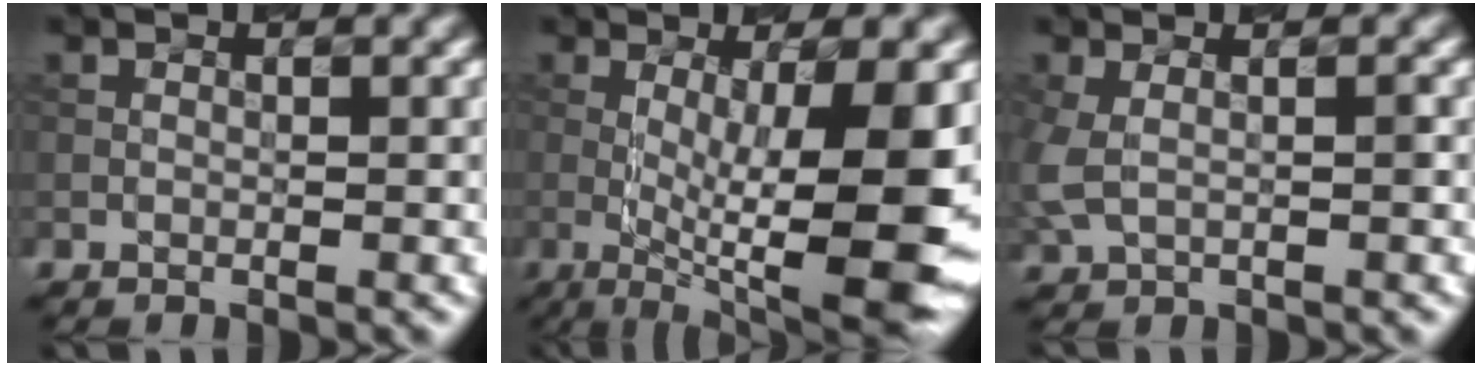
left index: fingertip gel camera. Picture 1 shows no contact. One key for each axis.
{"total": 12.7, "fx": -0.8, "fy": 3.0, "fz": 12.3, "tx": -0.166, "ty": -0.011, "tz": -0.007}
{"total": 2.0, "fx": 0.1, "fy": 0.9, "fz": 1.8, "tx": -0.046, "ty": -0.002, "tz": 0.003}